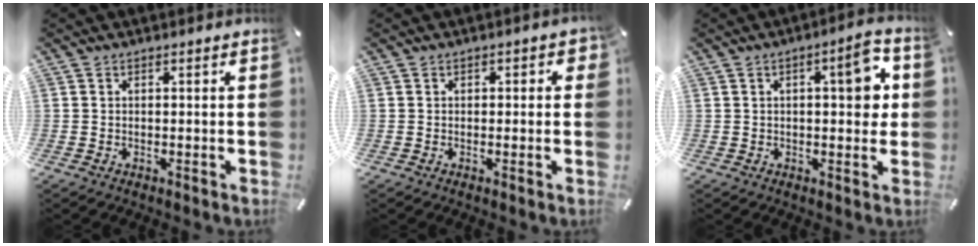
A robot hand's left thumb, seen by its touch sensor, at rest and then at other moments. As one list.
[{"total": 1.3, "force": [-0.2, 1.1, 0.8], "torque": [-0.006, 0.003, -0.007]}, {"total": 8.9, "force": [1.6, 3.6, 8.0], "torque": [-0.091, -0.007, 0.017]}]